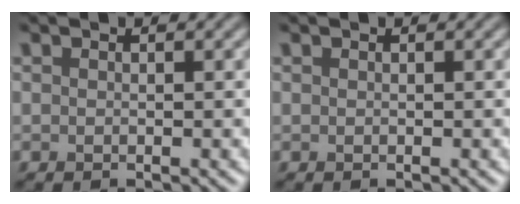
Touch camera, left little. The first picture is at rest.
{"total": 0.0}